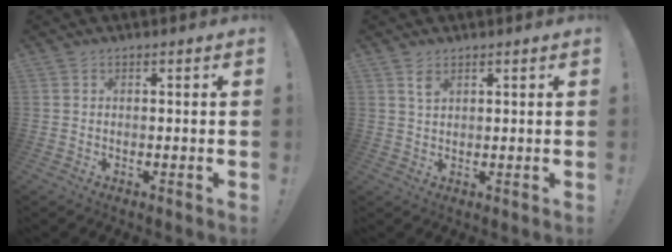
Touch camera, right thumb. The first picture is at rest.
{"total": 2.7, "force": [1.6, 1.2, 1.8], "torque": [-0.030, -0.005, 0.028]}